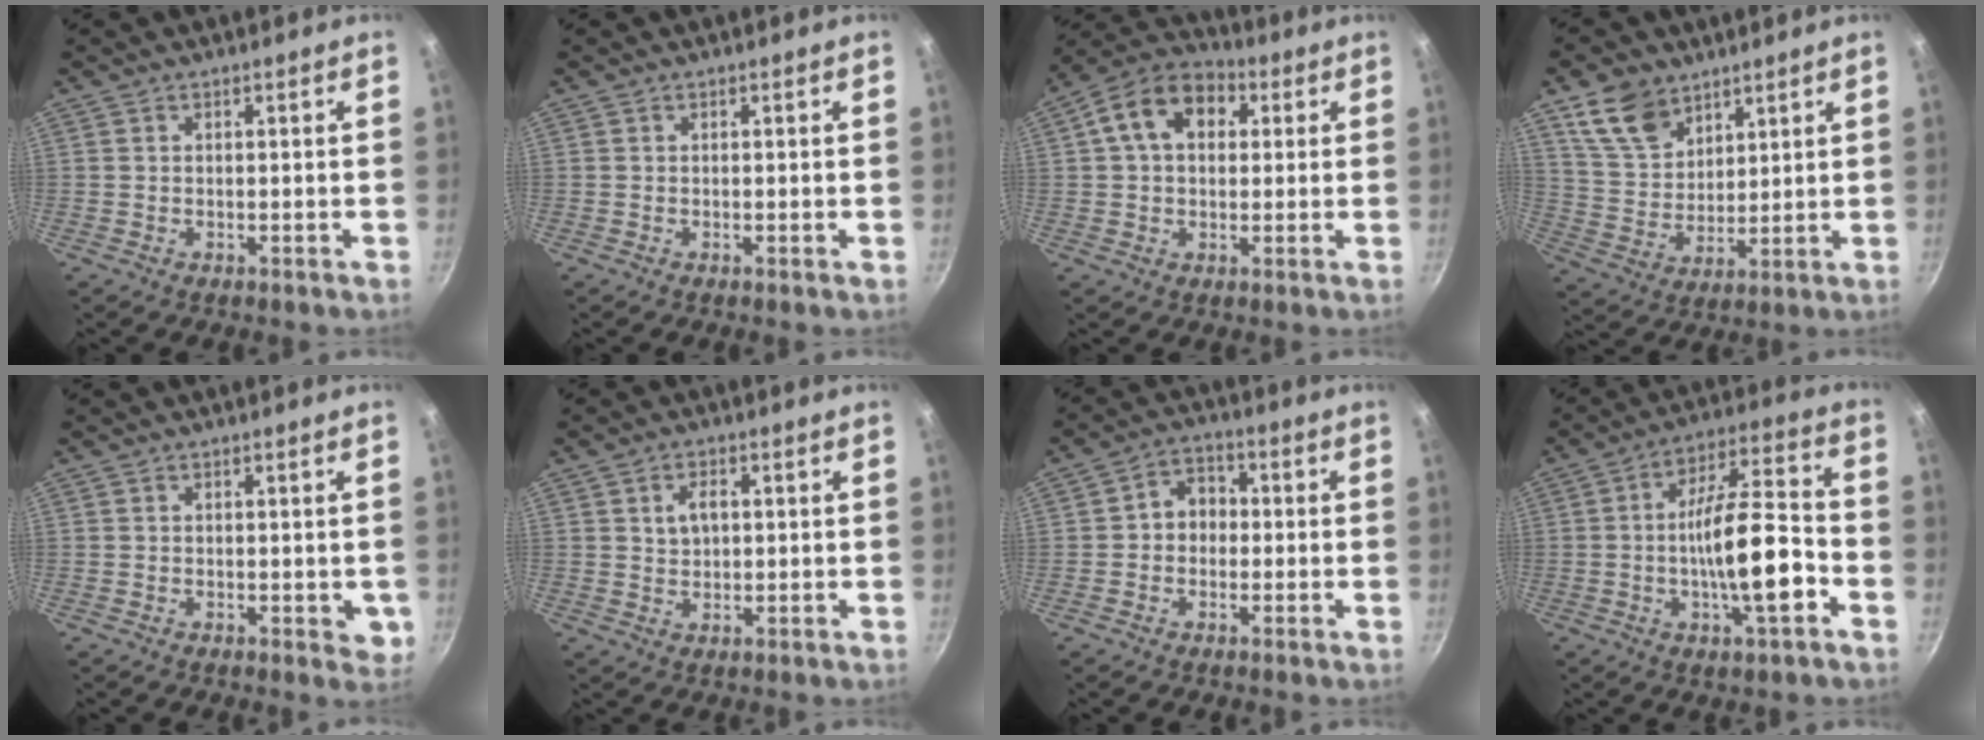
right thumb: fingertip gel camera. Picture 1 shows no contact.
{"total": 0.0}
{"total": 12.5, "force": [3.2, 8.9, 8.2], "torque": [-0.113, 0.024, 0.033]}
{"total": 10.8, "force": [6.8, 7.0, 4.7], "torque": [-0.059, -0.029, 0.139]}
{"total": 2.9, "force": [-0.3, 1.7, 2.3], "torque": [-0.017, -0.004, -0.004]}
{"total": 3.7, "force": [0.9, 2.5, 2.5], "torque": [-0.030, 0.003, 0.017]}
{"total": 5.8, "force": [-0.3, 4.8, 3.3], "torque": [-0.018, 0.016, -0.015]}
{"total": 14.9, "force": [-4.1, 4.3, 13.7], "torque": [-0.214, 0.039, -0.070]}